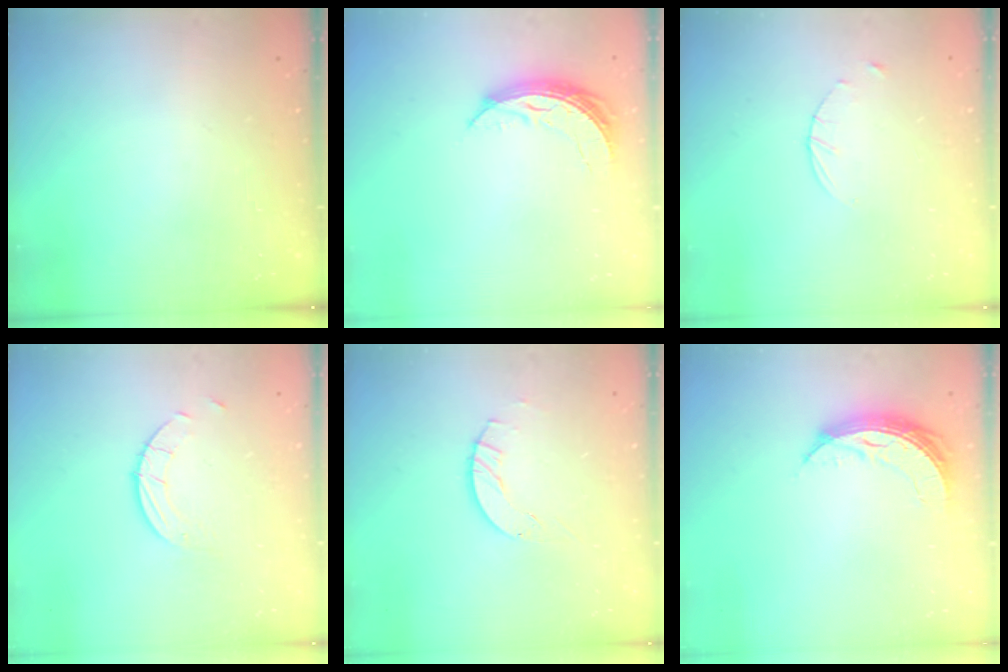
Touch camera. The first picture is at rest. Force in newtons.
{"total": 6.8, "press": 6.8, "slide": 0.4}
{"total": 1.6, "press": 1.6, "slide": 0.2}
{"total": 2.7, "press": 2.7, "slide": 0.3}
{"total": 4.5, "press": 4.5, "slide": 0.5}
{"total": 7.0, "press": 7.0, "slide": 0.7}